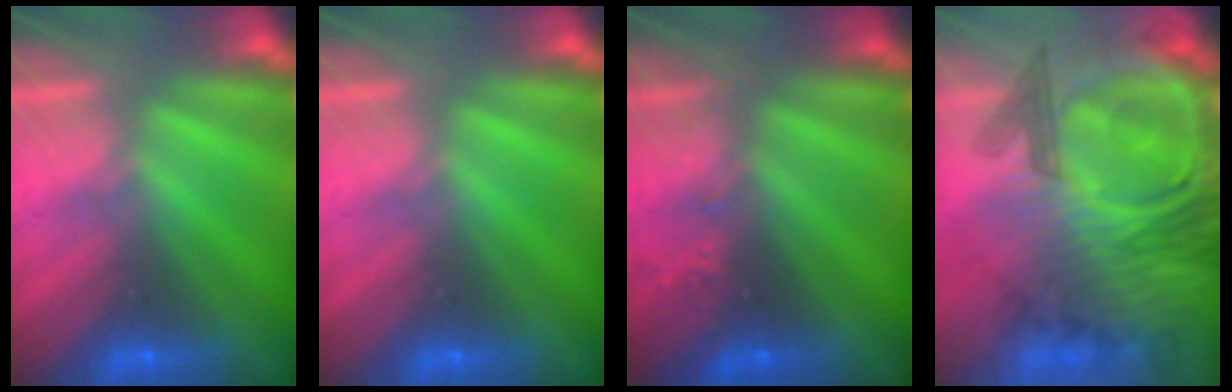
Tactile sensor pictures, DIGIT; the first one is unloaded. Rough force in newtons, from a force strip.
{"total": 0.0}
{"total": 2.4}
{"total": 7.7}